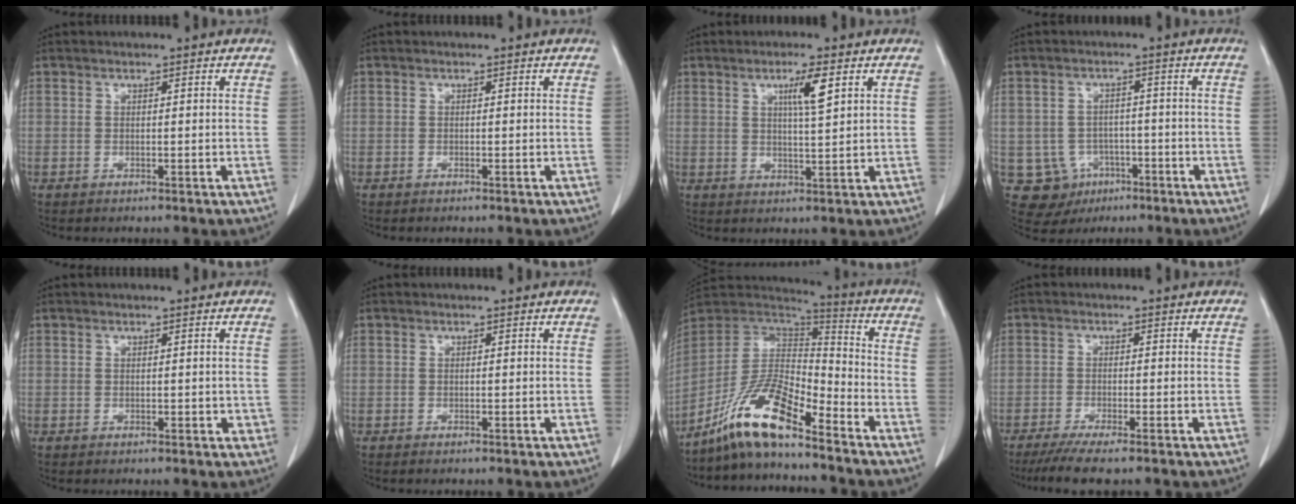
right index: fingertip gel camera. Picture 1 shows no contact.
{"total": 0.0}
{"total": 4.7, "force": [2.1, 0.1, 4.2], "torque": [-0.071, -0.003, 0.035]}
{"total": 8.0, "force": [-2.8, 7.4, 1.2], "torque": [-0.026, 0.010, -0.027]}
{"total": 1.2, "force": [-0.1, 0.8, 0.9], "torque": [-0.010, 0.003, 0.002]}
{"total": 0.5, "force": [-0.5, 0.1, 0.2], "torque": [-0.011, -0.002, -0.007]}
{"total": 13.1, "force": [-9.5, 2.2, 8.7], "torque": [-0.167, 0.011, -0.176]}
{"total": 6.9, "force": [-5.6, 0.3, 4.1], "torque": [-0.063, -0.016, -0.089]}